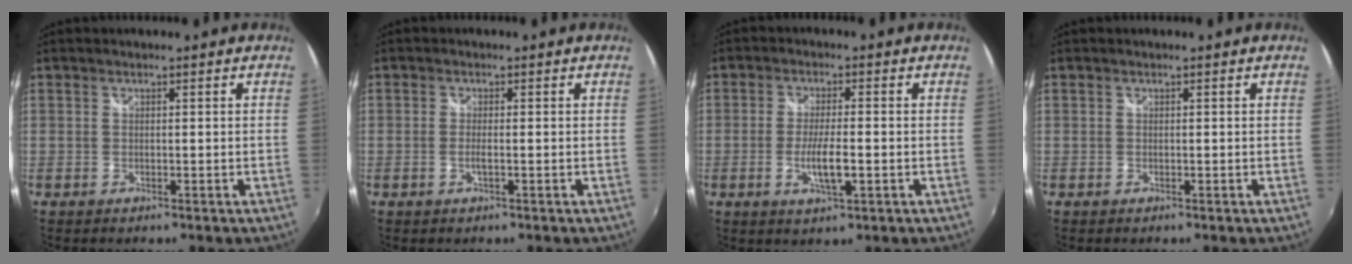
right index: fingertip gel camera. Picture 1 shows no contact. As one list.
[{"total": 1.4, "force": [-0.4, 0.0, 1.4], "torque": [-0.027, -0.001, -0.008]}, {"total": 5.6, "force": [-1.5, 0.9, 5.3], "torque": [-0.103, -0.007, -0.026]}, {"total": 0.0}]